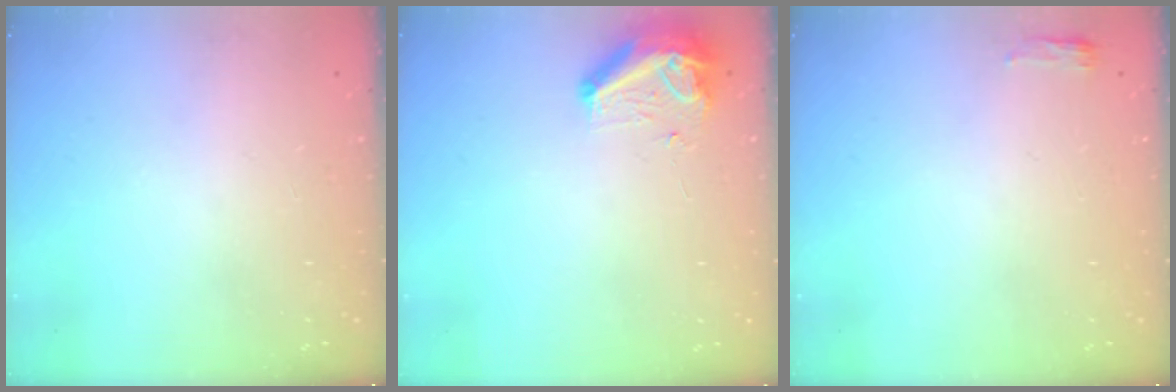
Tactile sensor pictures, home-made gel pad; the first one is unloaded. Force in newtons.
{"total": 8.5, "press": 8.5, "slide": 0.5}
{"total": 2.8, "press": 2.6, "slide": 1.1}